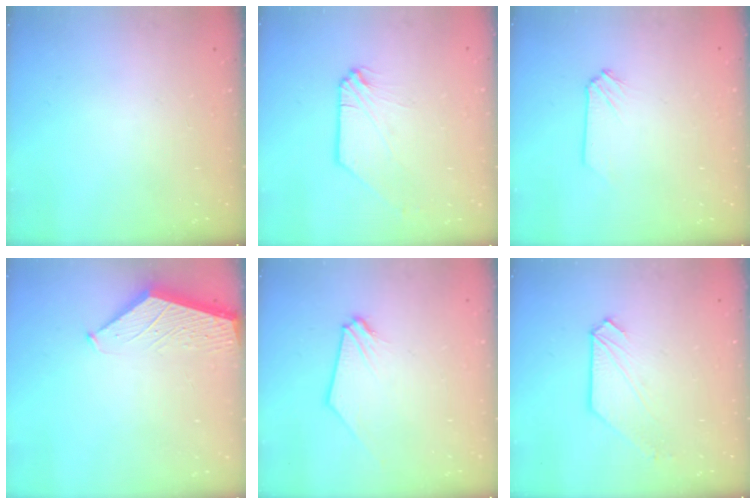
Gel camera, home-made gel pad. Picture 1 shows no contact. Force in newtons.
{"total": 0.9, "press": 0.9, "slide": 0.1}
{"total": 0.0}
{"total": 1.8, "press": 1.8, "slide": 0.2}
{"total": 0.9, "press": 0.9, "slide": 0.1}
{"total": 2.2, "press": 2.2, "slide": 0.3}